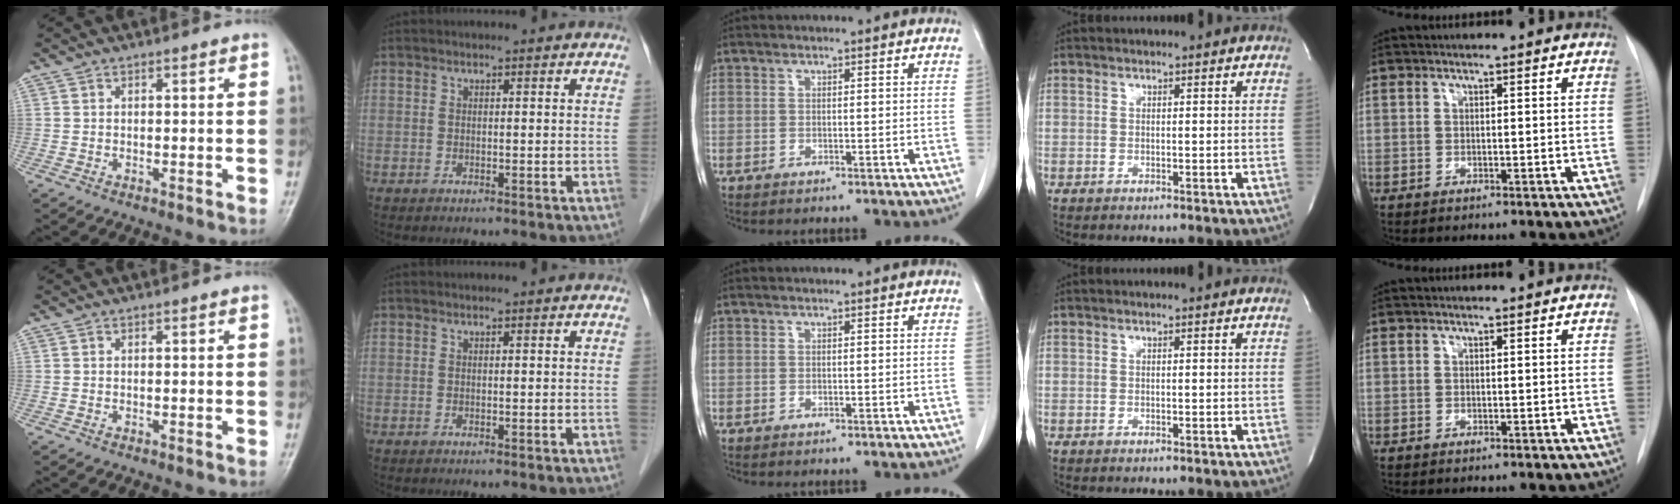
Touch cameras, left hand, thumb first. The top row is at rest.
{}